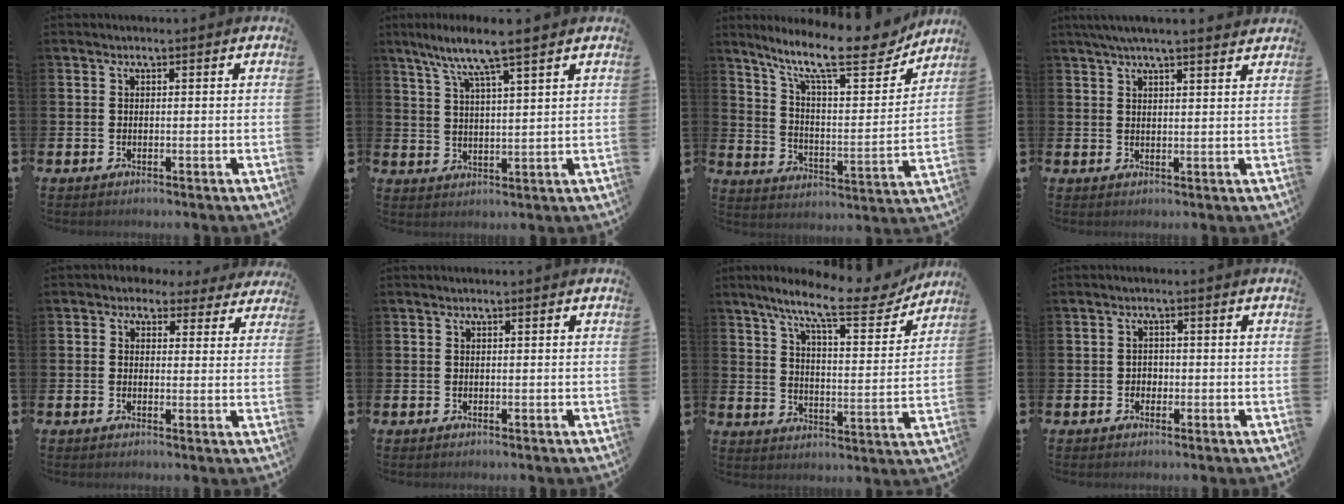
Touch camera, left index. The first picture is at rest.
{"total": 7.2, "force": [6.1, 0.0, 3.8], "torque": [-0.097, -0.020, 0.107]}
{"total": 14.2, "force": [11.0, 3.5, 8.2], "torque": [-0.160, -0.062, 0.181]}
{"total": 4.3, "force": [3.9, 0.1, 1.7], "torque": [-0.043, -0.005, 0.071]}
{"total": 2.6, "force": [1.8, 1.9, 0.4], "torque": [-0.011, -0.008, 0.026]}
{"total": 0.0}
{"total": 11.8, "force": [9.4, 2.4, 6.7], "torque": [-0.135, -0.048, 0.153]}
{"total": 1.5, "force": [-0.5, 1.3, 0.3], "torque": [-0.007, 0.004, -0.013]}